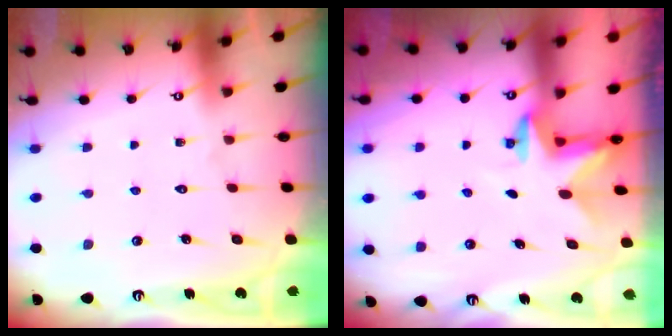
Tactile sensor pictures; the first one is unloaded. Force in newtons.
{"total": 2.4, "press": 2.3, "slide": 0.4}